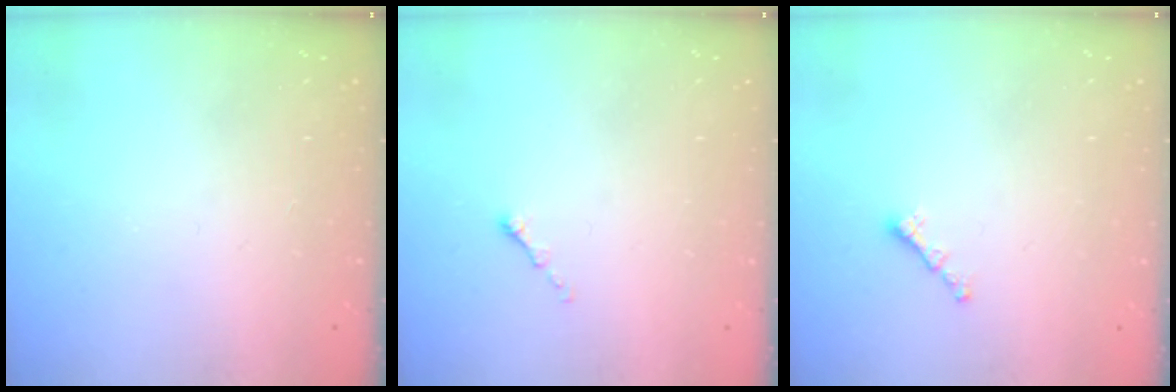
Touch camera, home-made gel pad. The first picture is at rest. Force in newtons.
{"total": 0.0}
{"total": 0.7, "press": 0.6, "slide": 0.4}